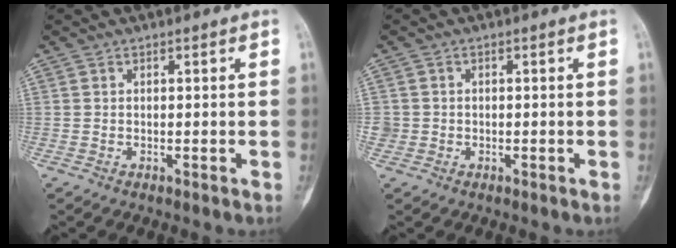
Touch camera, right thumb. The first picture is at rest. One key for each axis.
{"total": 1.5, "fx": -0.1, "fy": 1.5, "fz": 0.0, "tx": 0.010, "ty": 0.008, "tz": -0.007}